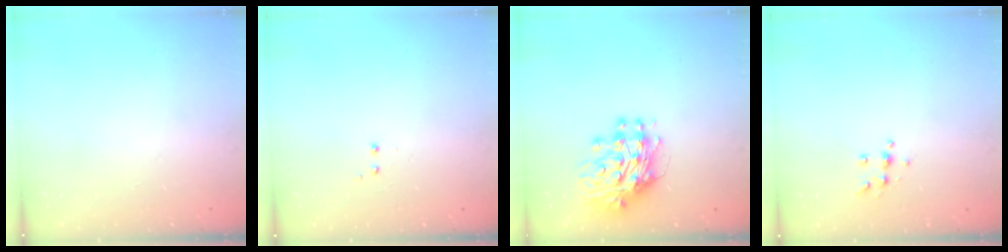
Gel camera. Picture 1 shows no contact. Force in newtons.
{"total": 1.2, "press": 1.0, "slide": 0.6}
{"total": 13.5, "press": 13.4, "slide": 1.4}
{"total": 6.7, "press": 6.7, "slide": 0.8}